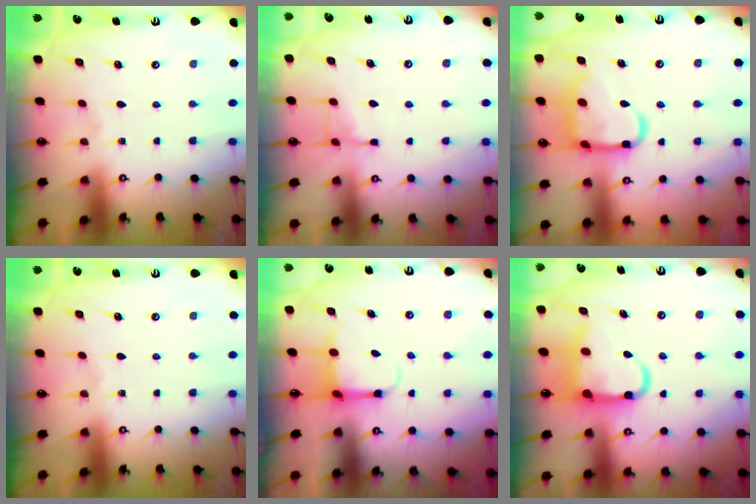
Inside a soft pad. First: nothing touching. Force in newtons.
{"total": 6.2, "press": 6.2, "slide": 0.5}
{"total": 15.3, "press": 15.2, "slide": 1.6}
{"total": 0.0}
{"total": 3.9, "press": 3.7, "slide": 1.4}
{"total": 12.6, "press": 12.5, "slide": 1.6}